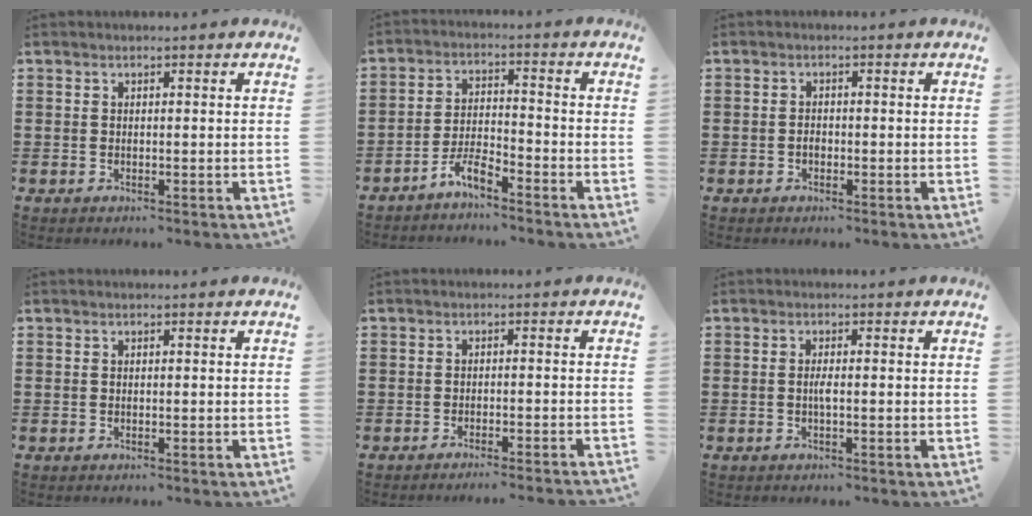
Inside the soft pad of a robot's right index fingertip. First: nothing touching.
{"total": 4.5, "force": [-3.9, 0.6, 2.1], "torque": [-0.053, 0.005, -0.082]}
{"total": 1.2, "force": [-0.5, 0.7, 0.9], "torque": [-0.019, -0.003, -0.008]}
{"total": 0.0}
{"total": 1.8, "force": [-1.7, -0.4, 0.5], "torque": [-0.009, 0.002, -0.034]}
{"total": 1.4, "force": [-0.2, 0.1, 1.4], "torque": [-0.034, -0.002, -0.006]}